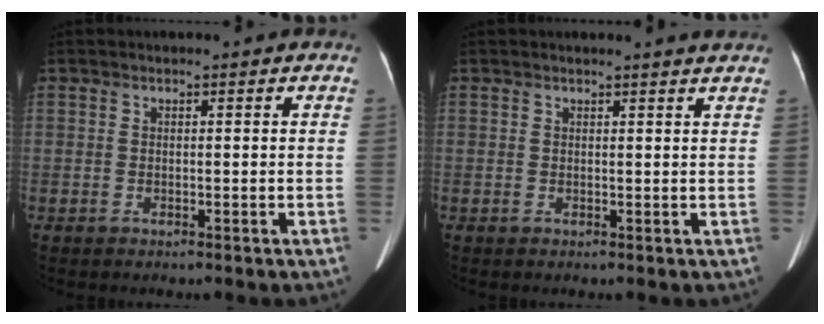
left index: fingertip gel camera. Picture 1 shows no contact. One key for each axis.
{"total": 2.4, "fx": 2.3, "fy": -0.3, "fz": 0.5, "tx": -0.012, "ty": -0.001, "tz": 0.018}